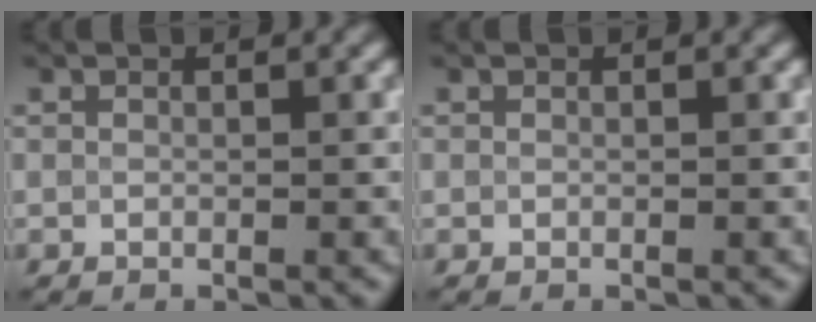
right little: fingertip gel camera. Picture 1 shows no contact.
{"total": 0.0}